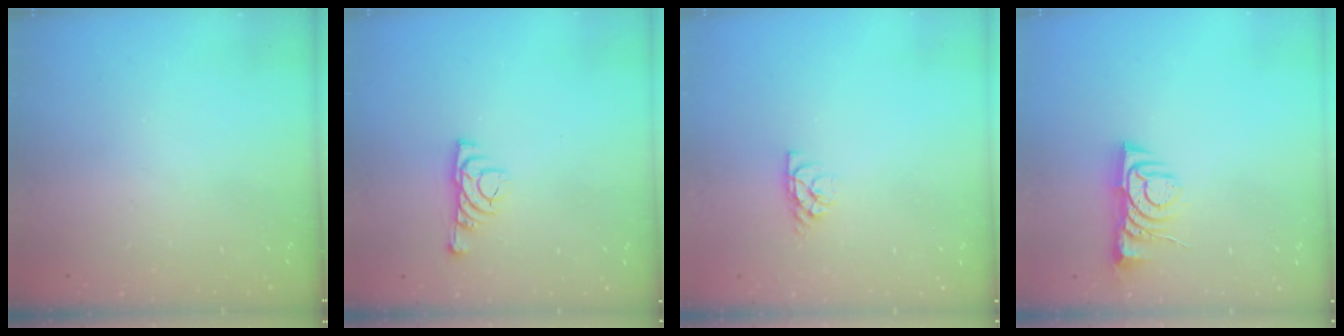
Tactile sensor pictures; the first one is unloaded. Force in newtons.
{"total": 5.0, "press": 4.9, "slide": 1.1}
{"total": 4.6, "press": 4.6, "slide": 0.5}
{"total": 5.5, "press": 5.4, "slide": 0.7}